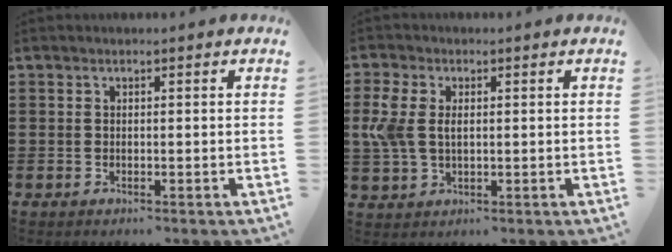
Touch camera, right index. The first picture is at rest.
{"total": 5.1, "force": [0.8, 3.2, 3.9], "torque": [-0.113, -0.001, 0.004]}